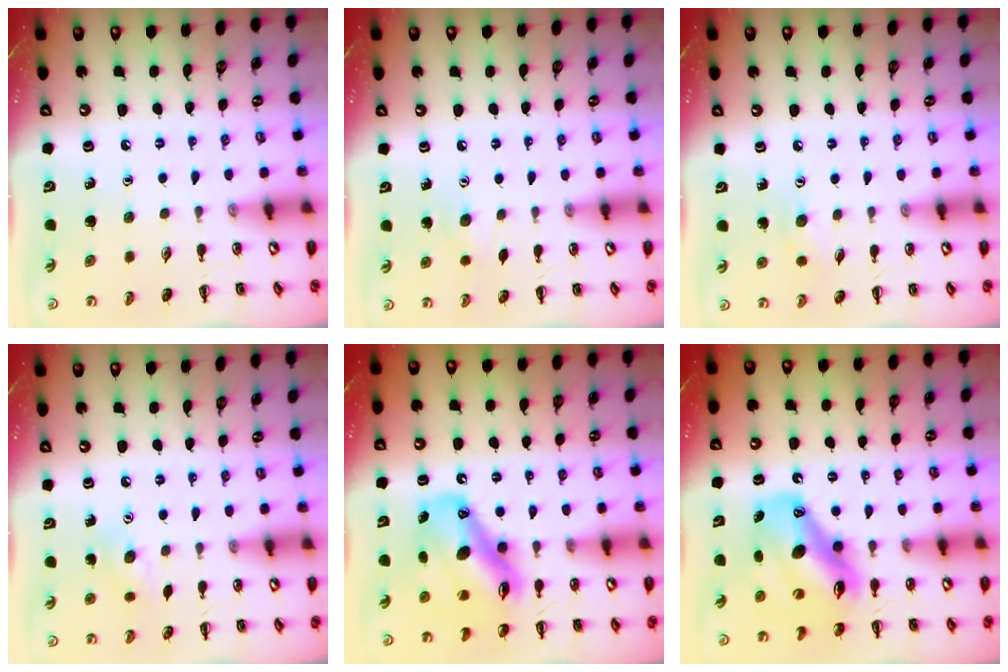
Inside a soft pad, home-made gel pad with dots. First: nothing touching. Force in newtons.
{"total": 5.7, "press": 5.6, "slide": 1.4}
{"total": 5.6, "press": 5.5, "slide": 1.0}
{"total": 6.9, "press": 6.8, "slide": 1.4}
{"total": 14.2, "press": 13.6, "slide": 4.0}
{"total": 12.7, "press": 12.2, "slide": 3.7}